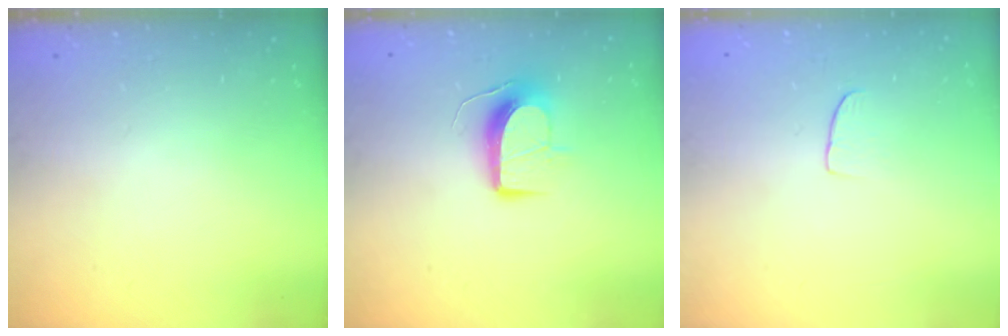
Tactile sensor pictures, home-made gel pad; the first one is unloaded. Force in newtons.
{"total": 10.2, "press": 10.2, "slide": 0.0}
{"total": 4.2, "press": 4.2, "slide": 0.3}